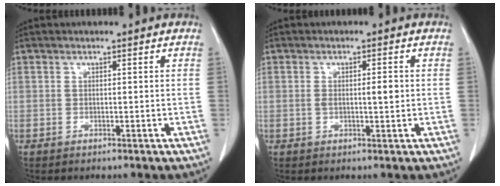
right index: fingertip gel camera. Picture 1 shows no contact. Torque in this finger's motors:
{"motor_torque": [0.12, 0.02, 0.03, 0.01]}